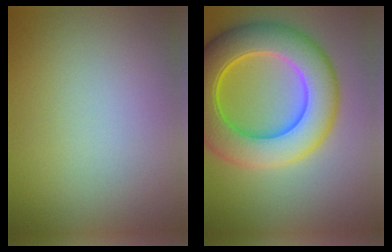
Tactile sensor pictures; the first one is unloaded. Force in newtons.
{"total": 10.7, "press": 10.7, "slide": 0.4}